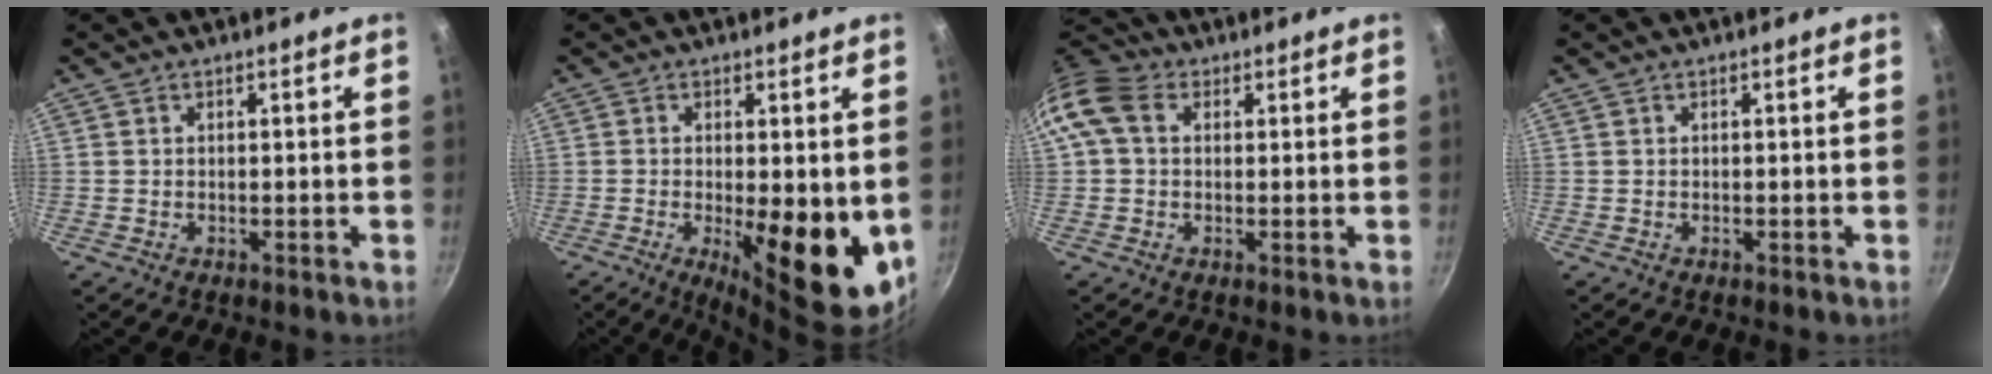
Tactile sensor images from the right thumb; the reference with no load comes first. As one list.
[{"total": 14.4, "force": [-2.0, 5.0, 13.3], "torque": [-0.168, -0.016, -0.017]}, {"total": 9.3, "force": [2.1, 6.8, 6.0], "torque": [-0.118, 0.020, 0.023]}, {"total": 0.0}]